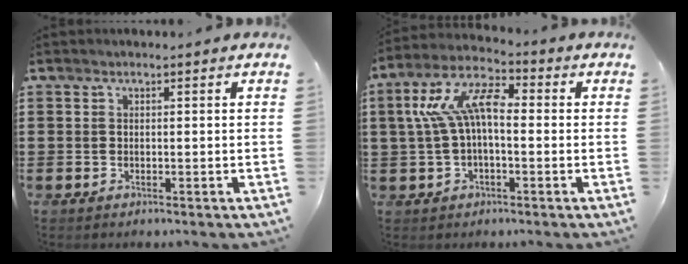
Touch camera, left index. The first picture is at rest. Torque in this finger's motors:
{"motor_torque": [1.99, -0.15, 0.98, 0.21]}